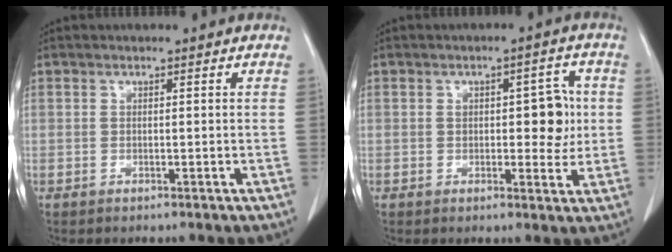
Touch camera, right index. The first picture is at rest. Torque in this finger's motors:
{"motor_torque": [0.11, 0.06, 0.06, 0.03]}